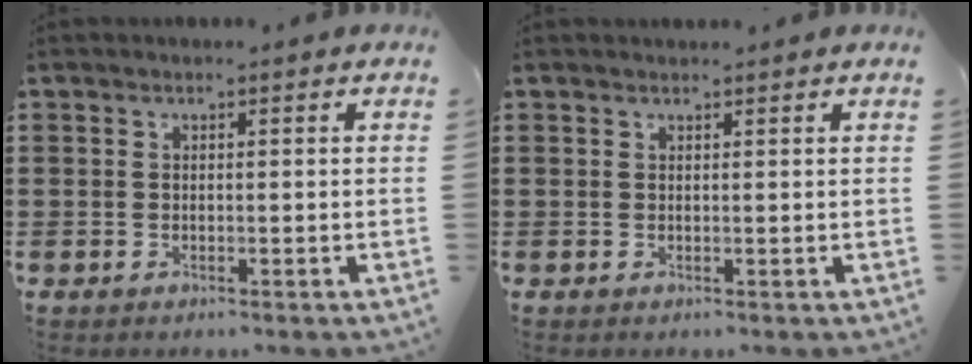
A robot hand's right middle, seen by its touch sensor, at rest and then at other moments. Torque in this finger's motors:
{"motor_torque": [0.03, -0.02, -0.02, 0.01]}